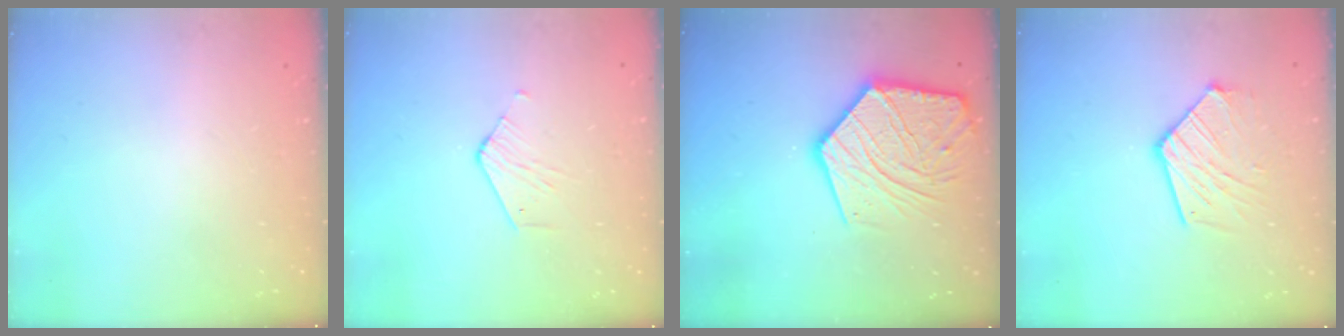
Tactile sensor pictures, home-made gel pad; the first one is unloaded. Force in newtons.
{"total": 2.8, "press": 2.8, "slide": 0.2}
{"total": 19.2, "press": 19.2, "slide": 1.5}
{"total": 12.3, "press": 12.3, "slide": 1.3}